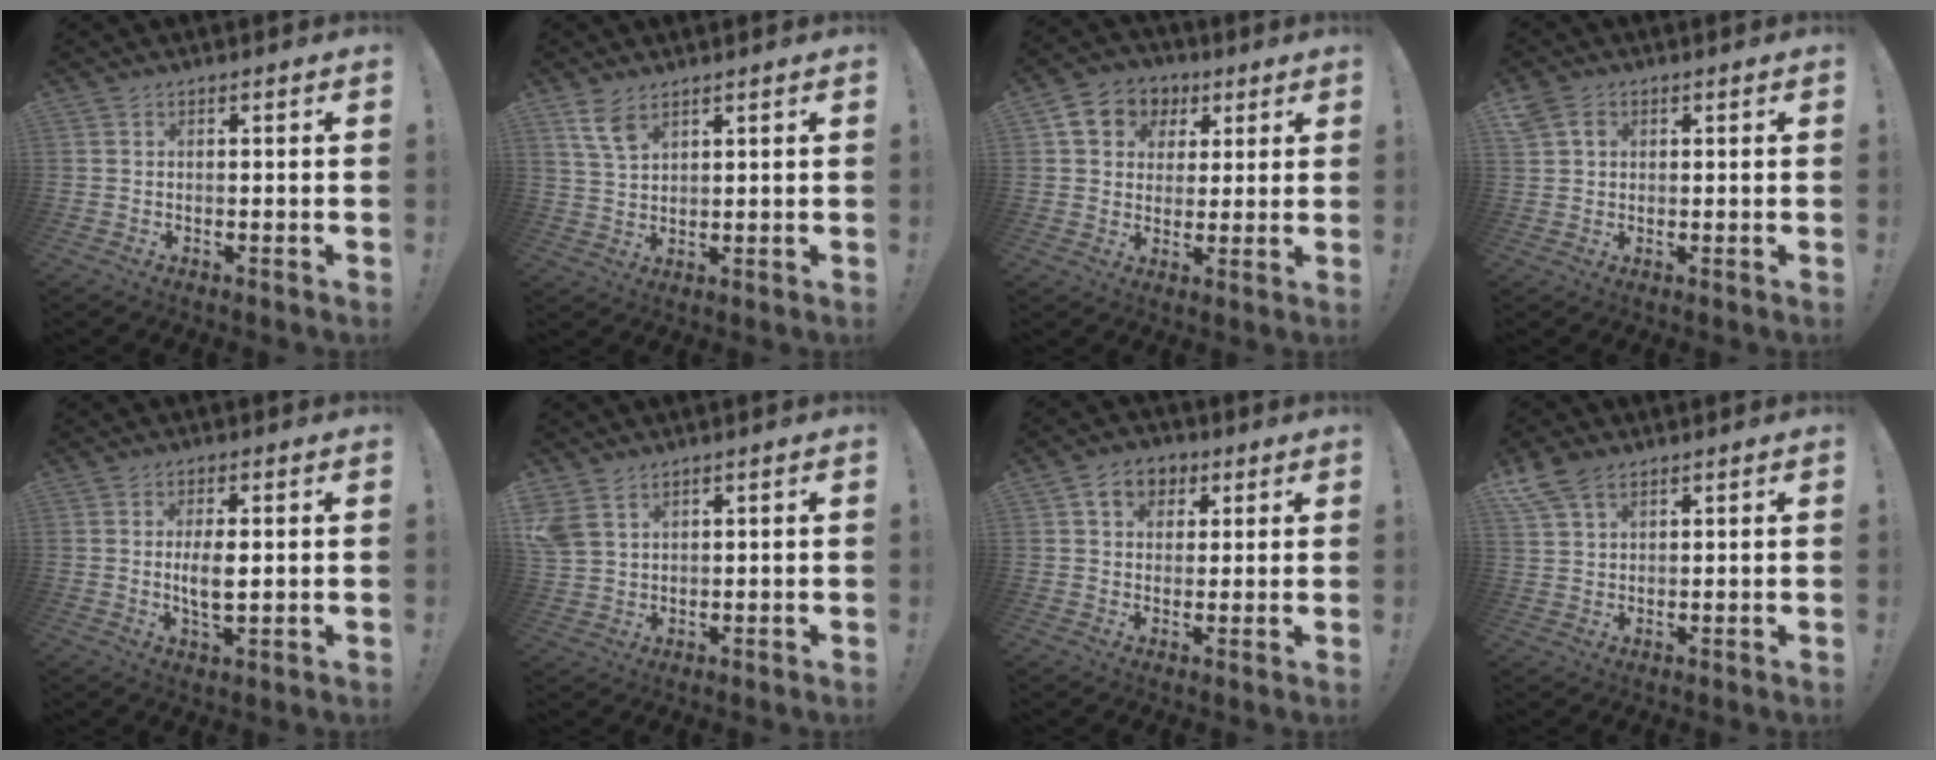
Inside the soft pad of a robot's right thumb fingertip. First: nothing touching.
{"total": 6.5, "force": [4.3, 2.9, 3.9], "torque": [-0.070, -0.022, 0.082]}
{"total": 9.2, "force": [3.4, 7.9, 3.4], "torque": [-0.049, -0.011, 0.069]}
{"total": 4.3, "force": [1.4, 3.5, 1.9], "torque": [-0.030, 0.005, 0.029]}
{"total": 5.4, "force": [0.3, 2.1, 5.0], "torque": [-0.089, -0.010, -0.001]}
{"total": 6.0, "force": [3.6, 3.9, 2.7], "torque": [-0.054, -0.007, 0.077]}
{"total": 8.2, "force": [3.4, 6.4, 3.8], "torque": [-0.054, -0.006, 0.066]}
{"total": 7.6, "force": [5.0, 4.3, 3.8], "torque": [-0.081, -0.010, 0.101]}